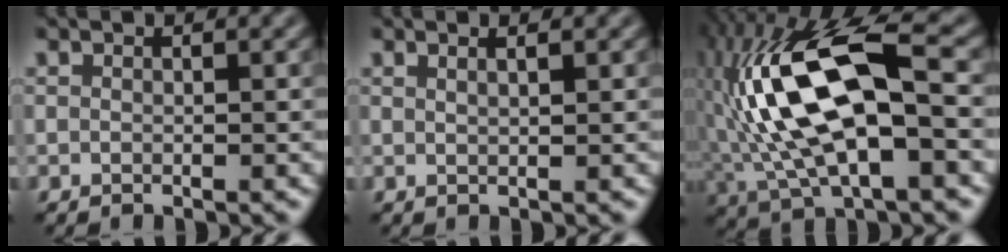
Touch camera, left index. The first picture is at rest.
{"total": 1.5, "force": [1.0, 0.4, 1.1], "torque": [-0.005, -0.001, 0.003]}
{"total": 13.8, "force": [0.2, 5.4, 12.7], "torque": [-0.252, 0.022, -0.006]}